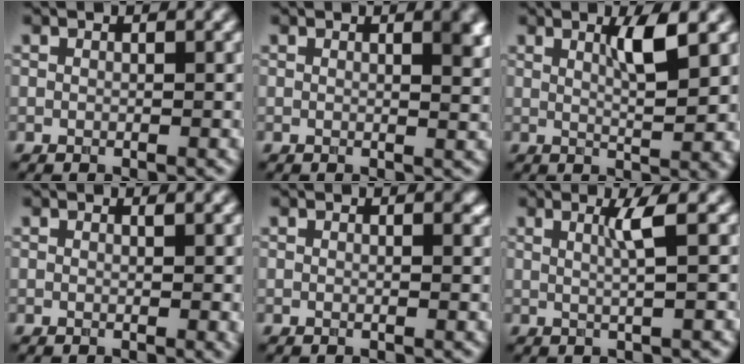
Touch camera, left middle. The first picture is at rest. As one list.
[{"total": 2.6, "force": [1.1, 0.9, 2.2], "torque": [-0.016, 0.001, 0.013]}, {"total": 4.4, "force": [1.5, 0.7, 4.1], "torque": [-0.066, -0.007, 0.026]}, {"total": 0.9, "force": [0.3, 0.2, 0.8], "torque": [-0.010, -0.002, 0.004]}, {"total": 0.8, "force": [0.4, 0.2, 0.6], "torque": [-0.006, -0.003, 0.006]}, {"total": 2.4, "force": [0.6, 0.3, 2.3], "torque": [-0.042, 0.001, 0.007]}]